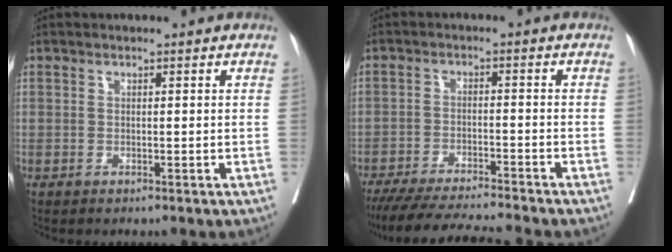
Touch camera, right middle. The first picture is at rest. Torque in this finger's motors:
{"motor_torque": [1.02, -1.13, 0.16, 0.06]}